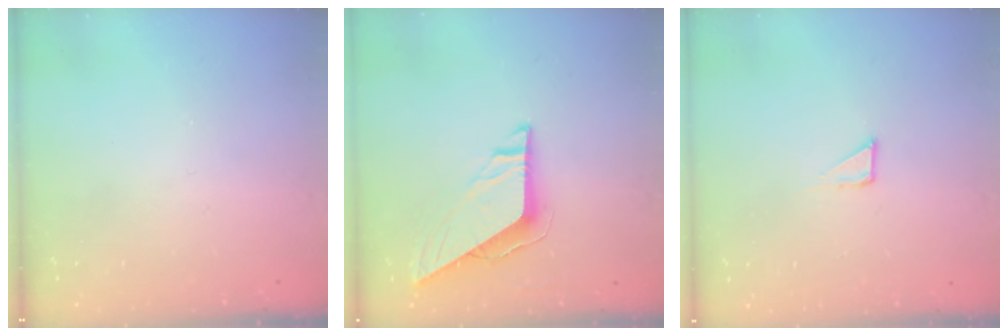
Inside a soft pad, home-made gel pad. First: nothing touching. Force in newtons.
{"total": 9.5, "press": 9.4, "slide": 0.9}
{"total": 2.1, "press": 2.1, "slide": 0.1}